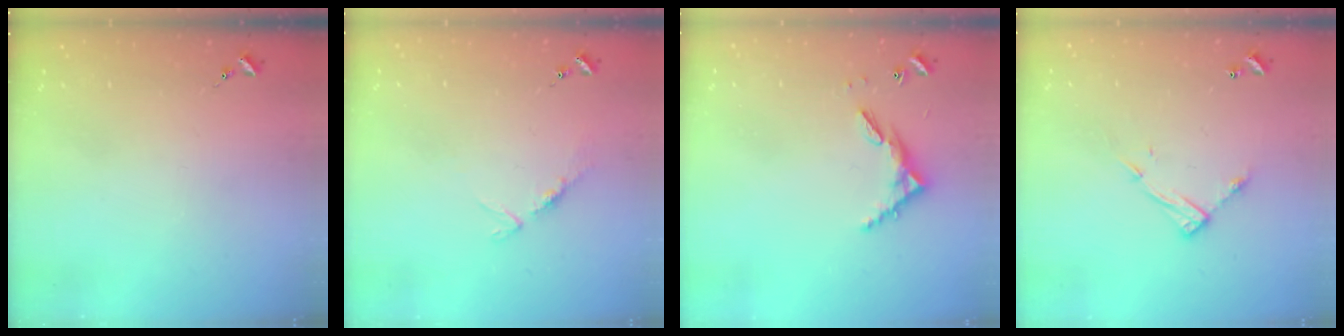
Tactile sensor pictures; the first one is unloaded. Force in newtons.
{"total": 5.9, "press": 5.9, "slide": 0.5}
{"total": 6.3, "press": 6.3, "slide": 0.5}
{"total": 10.0, "press": 9.9, "slide": 0.5}